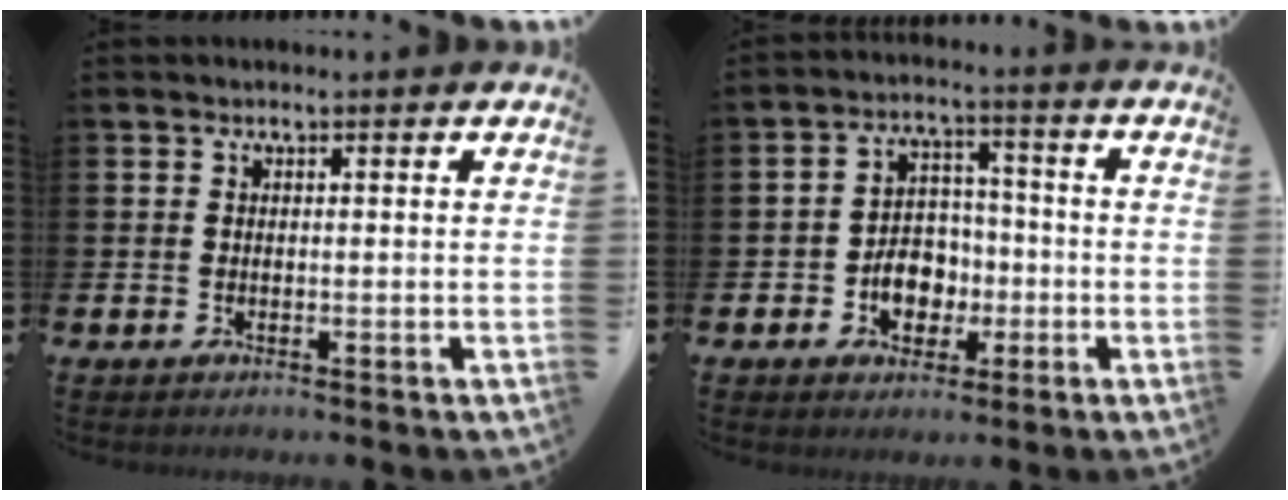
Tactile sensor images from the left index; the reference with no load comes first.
{"total": 5.9, "force": [-1.7, 4.7, 3.1], "torque": [-0.046, 0.008, -0.037]}